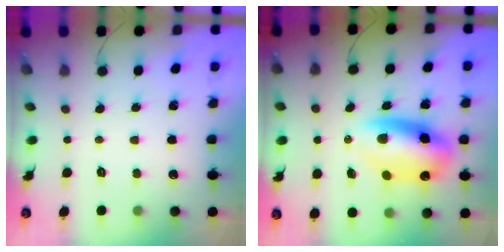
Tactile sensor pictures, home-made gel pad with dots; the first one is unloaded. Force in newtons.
{"total": 12.5, "press": 12.1, "slide": 3.1}